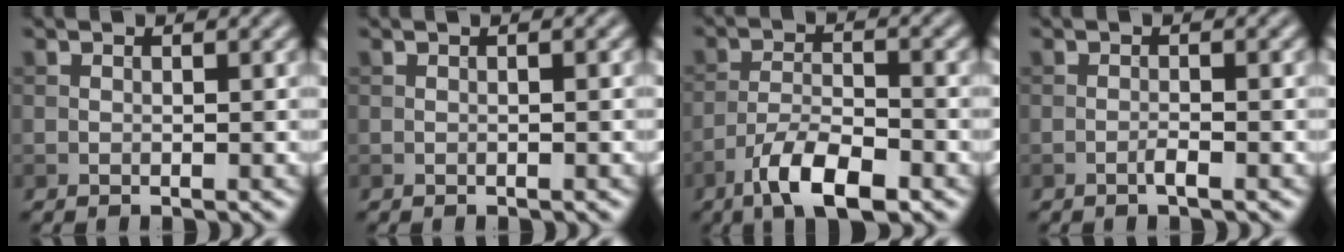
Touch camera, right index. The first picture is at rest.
{"total": 0.9, "force": [0.2, 0.2, 0.9], "torque": [-0.015, 0.000, -0.002]}
{"total": 6.7, "force": [-4.3, 2.0, 4.8], "torque": [-0.087, 0.002, -0.079]}
{"total": 1.2, "force": [-0.6, 0.1, 1.0], "torque": [-0.018, 0.003, -0.014]}